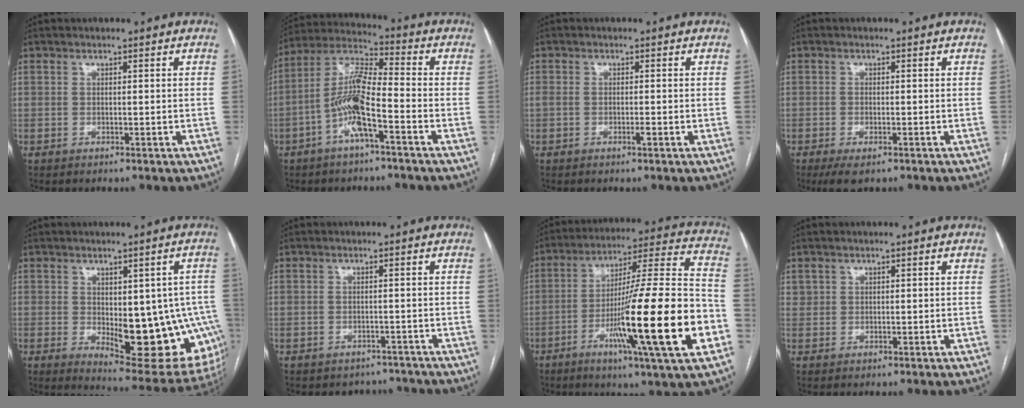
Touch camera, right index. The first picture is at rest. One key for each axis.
{"total": 10.6, "fx": -4.1, "fy": 1.0, "fz": 9.7, "tx": -0.206, "ty": 0.016, "tz": -0.086}
{"total": 1.5, "fx": -0.5, "fy": 0.4, "fz": 1.3, "tx": -0.030, "ty": 0.003, "tz": -0.007}
{"total": 3.7, "fx": -2.3, "fy": 1.3, "fz": 2.6, "tx": -0.047, "ty": -0.007, "tz": -0.032}
{"total": 17.2, "fx": -2.9, "fy": 7.2, "fz": 15.3, "tx": -0.129, "ty": 0.006, "tz": -0.014}
{"total": 3.5, "fx": -3.0, "fy": 1.6, "fz": -0.6, "tx": 0.010, "ty": 0.012, "tz": -0.040}
{"total": 24.9, "fx": -8.0, "fy": 0.4, "fz": 23.5, "tx": -0.344, "ty": -0.018, "tz": -0.134}
{"total": 1.3, "fx": 0.7, "fy": 1.1, "fz": 0.1, "tx": 0.002, "ty": 0.008, "tz": 0.015}